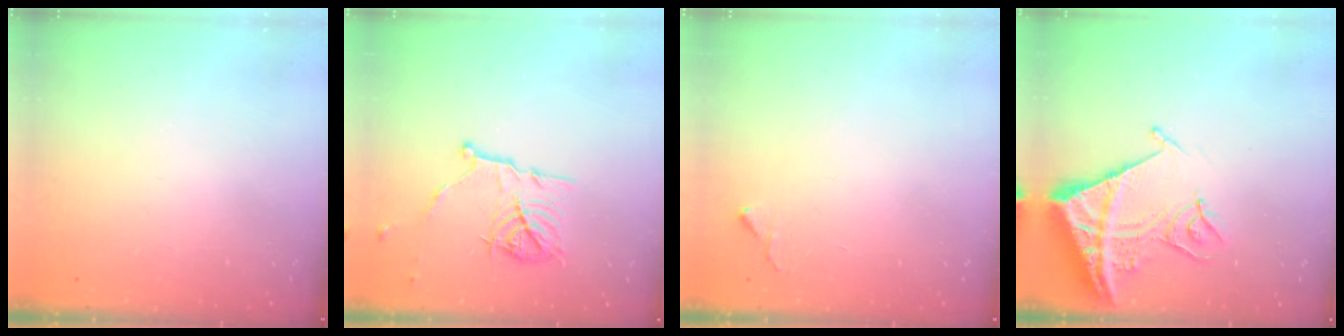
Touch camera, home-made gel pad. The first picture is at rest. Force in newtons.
{"total": 11.2, "press": 11.2, "slide": 0.8}
{"total": 5.1, "press": 5.0, "slide": 0.7}
{"total": 14.1, "press": 14.0, "slide": 1.6}